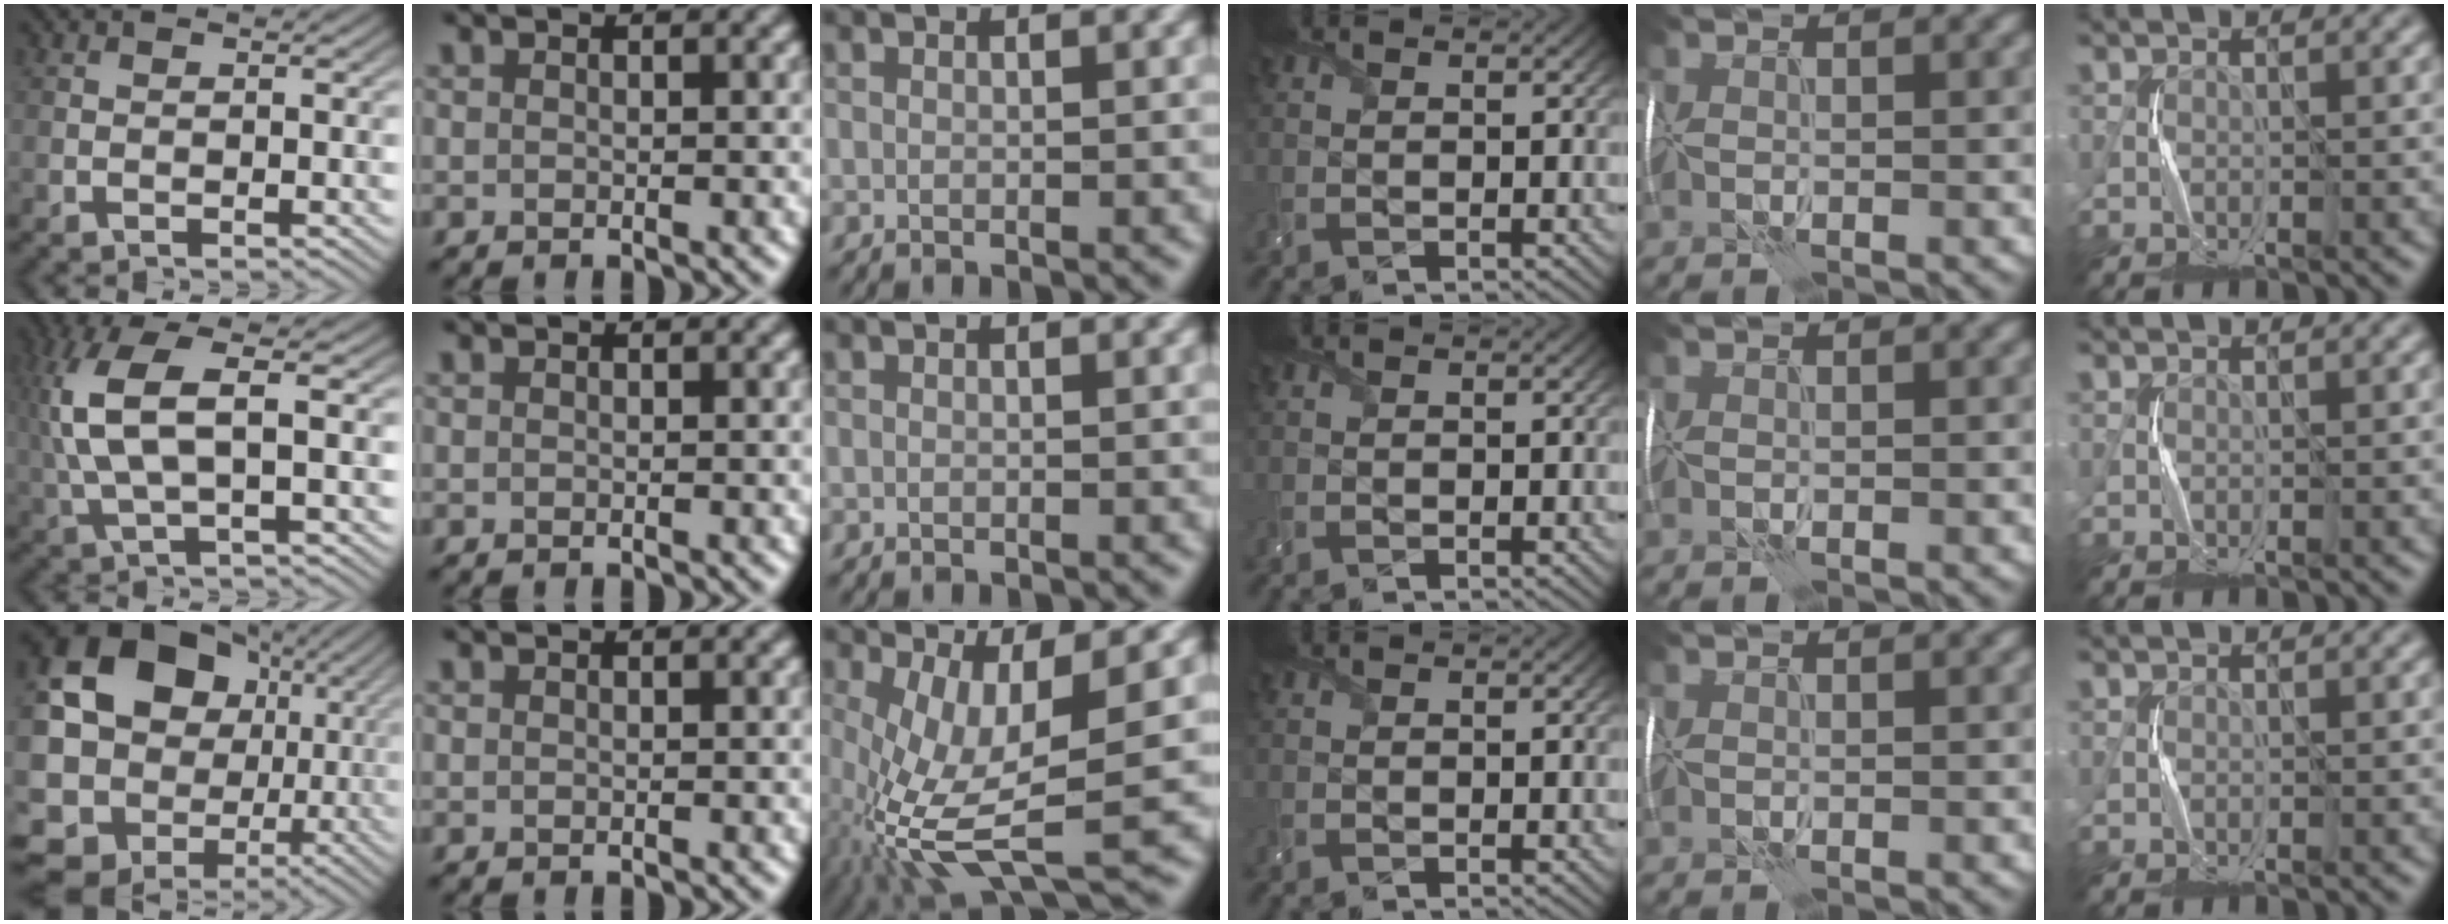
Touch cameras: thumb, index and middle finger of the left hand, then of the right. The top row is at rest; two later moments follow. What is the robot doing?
{"motion": "wrap", "object": "receipt paper"}